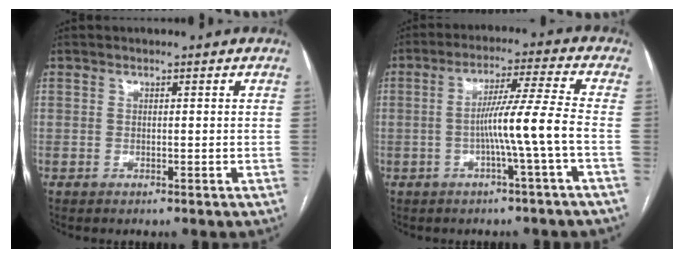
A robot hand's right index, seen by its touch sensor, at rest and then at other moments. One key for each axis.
{"total": 8.3, "fx": -2.1, "fy": -1.8, "fz": 7.8, "tx": -0.136, "ty": 0.013, "tz": -0.036}